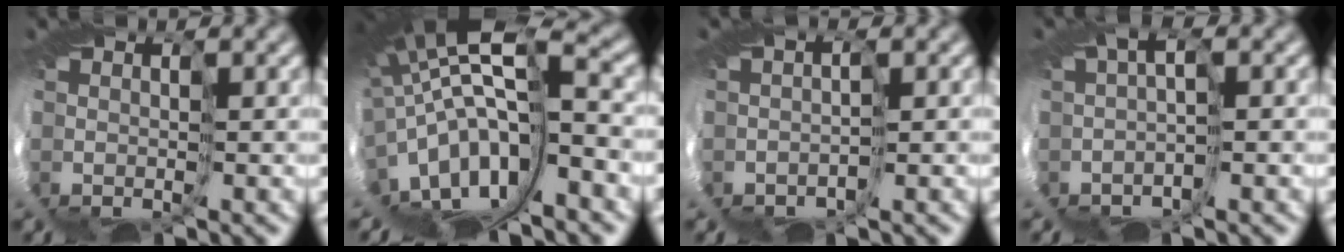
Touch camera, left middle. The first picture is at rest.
{"total": 11.7, "force": [-1.9, 4.8, 10.4], "torque": [-0.211, -0.005, -0.005]}
{"total": 1.6, "force": [-1.5, 0.5, 0.3], "torque": [-0.002, -0.008, -0.019]}
{"total": 1.4, "force": [-1.3, -0.2, 0.4], "torque": [-0.013, -0.006, -0.028]}